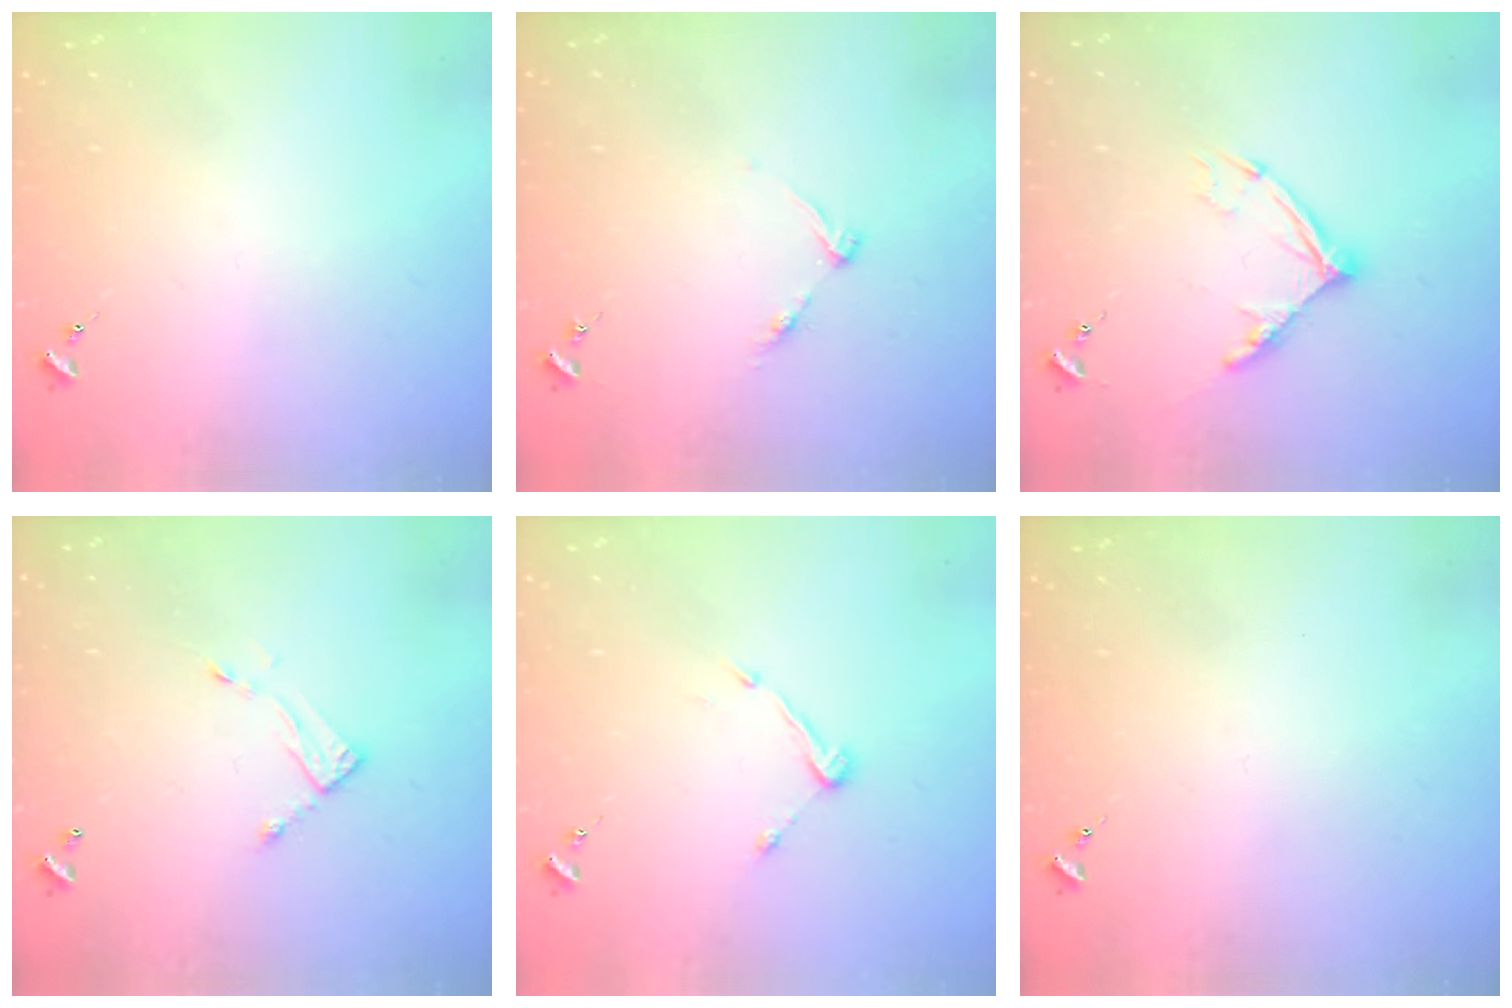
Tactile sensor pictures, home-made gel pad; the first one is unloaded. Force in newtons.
{"total": 4.6, "press": 4.6, "slide": 0.5}
{"total": 12.8, "press": 12.7, "slide": 1.2}
{"total": 5.5, "press": 5.5, "slide": 0.3}
{"total": 6.5, "press": 6.5, "slide": 0.6}
{"total": 0.0}